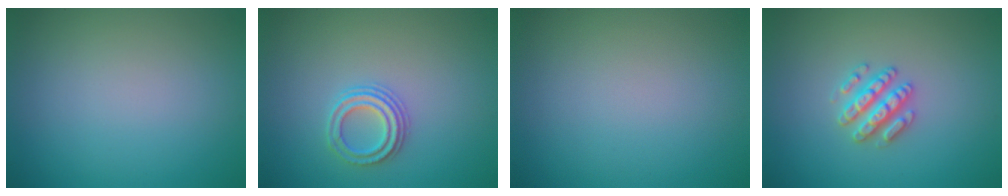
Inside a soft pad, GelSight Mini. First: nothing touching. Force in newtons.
{"total": 2.3, "press": 2.2, "slide": 0.8}
{"total": 0.0}
{"total": 2.9, "press": 2.8, "slide": 0.5}